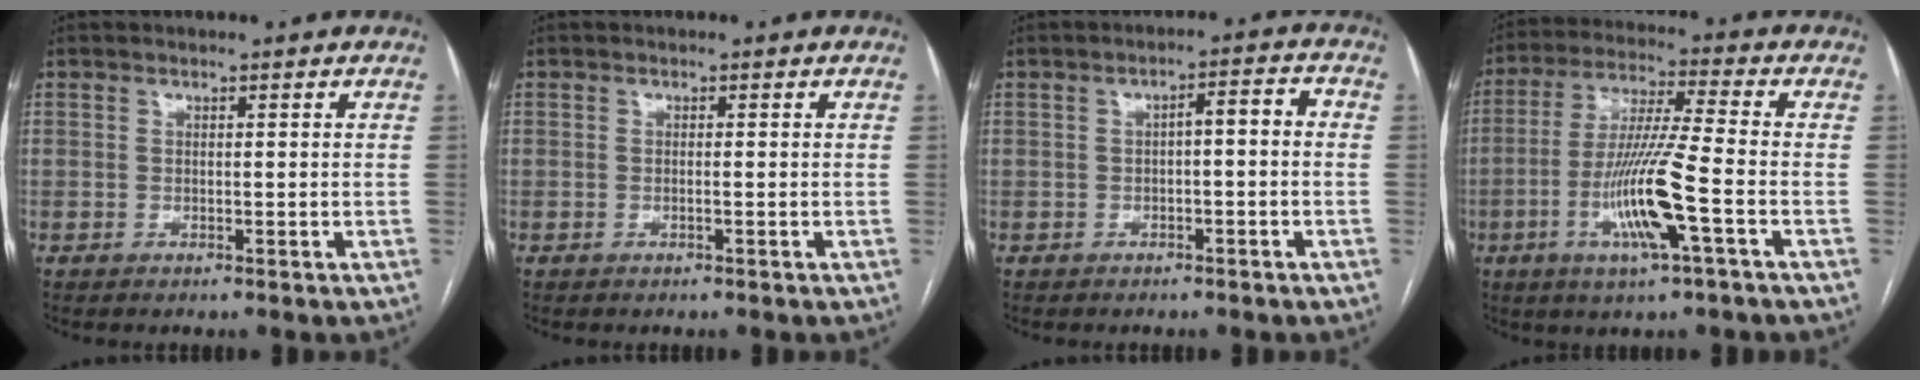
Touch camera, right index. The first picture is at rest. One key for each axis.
{"total": 0.0}
{"total": 3.6, "fx": -0.4, "fy": 1.0, "fz": 3.5, "tx": -0.051, "ty": 0.023, "tz": -0.005}
{"total": 12.3, "fx": -4.1, "fy": -0.2, "fz": 11.6, "tx": -0.236, "ty": -0.010, "tz": -0.079}